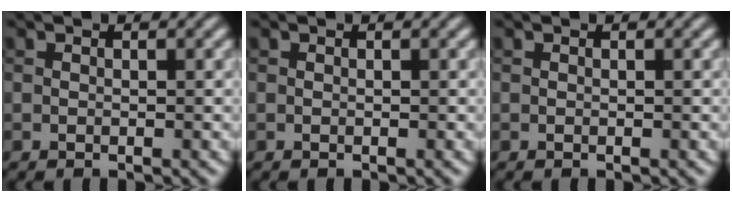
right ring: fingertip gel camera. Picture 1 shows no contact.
{"total": 0.0}
{"total": 0.0}